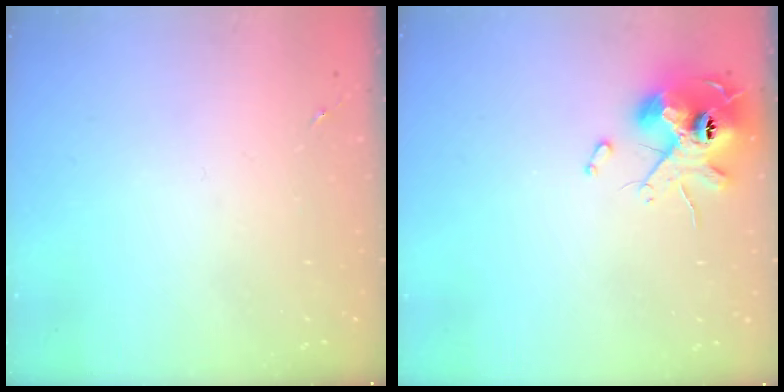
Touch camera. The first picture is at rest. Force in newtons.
{"total": 11.9, "press": 11.7, "slide": 1.7}